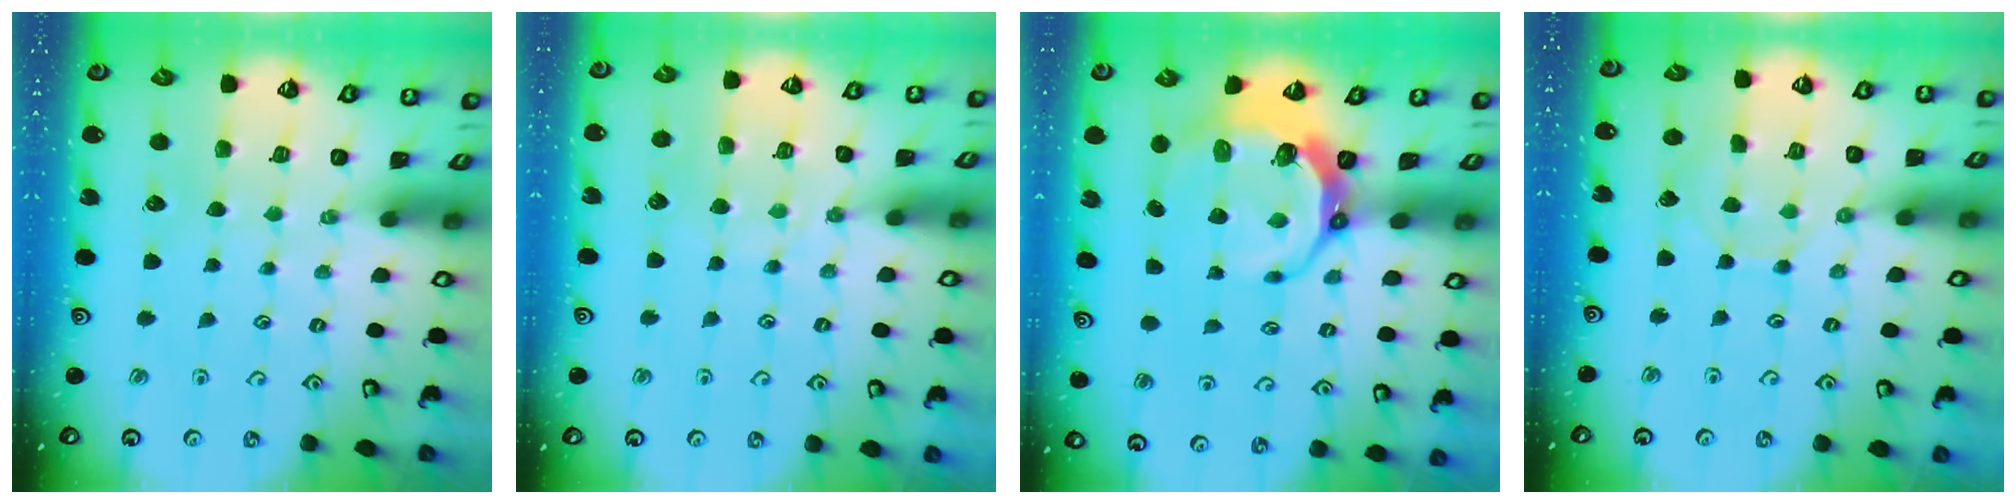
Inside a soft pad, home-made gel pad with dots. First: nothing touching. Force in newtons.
{"total": 7.6, "press": 7.6, "slide": 0.9}
{"total": 8.4, "press": 7.3, "slide": 4.2}
{"total": 6.0, "press": 6.0, "slide": 0.3}